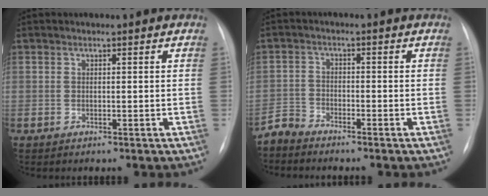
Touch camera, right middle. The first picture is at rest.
{"total": 2.8, "force": [-2.7, 0.4, -0.4], "torque": [0.011, -0.010, -0.057]}